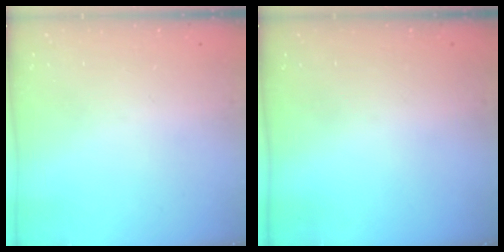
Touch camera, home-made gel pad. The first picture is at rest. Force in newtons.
{"total": 0.0}